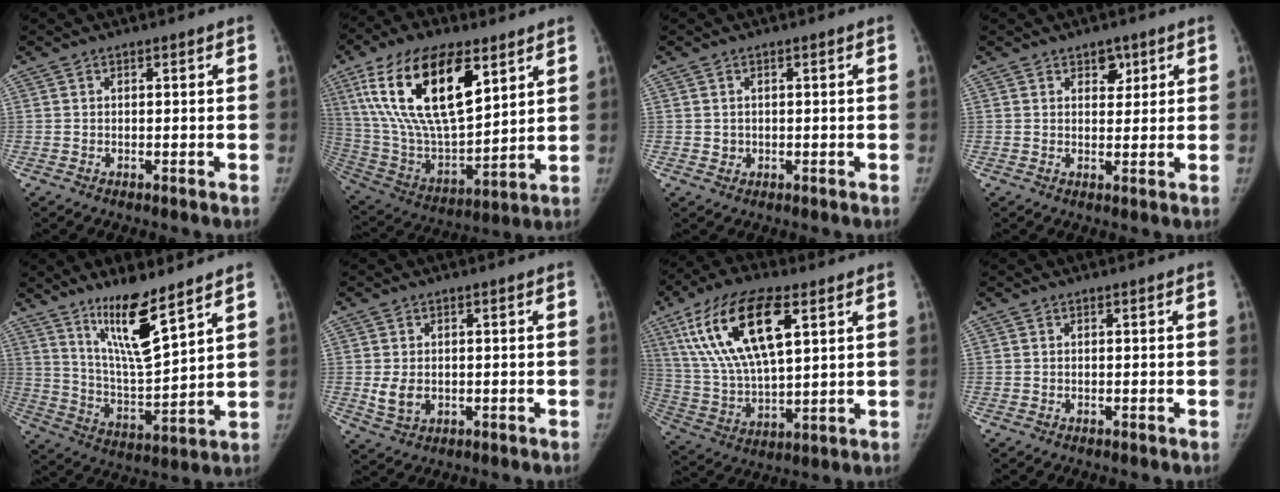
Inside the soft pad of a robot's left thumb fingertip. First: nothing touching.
{"total": 25.7, "force": [11.5, 11.6, 19.9], "torque": [-0.360, -0.035, 0.216]}
{"total": 1.3, "force": [0.2, 1.3, 0.3], "torque": [-0.002, -0.001, 0.006]}
{"total": 3.5, "force": [1.9, 2.3, 1.7], "torque": [0.000, -0.011, 0.029]}
{"total": 13.5, "force": [9.2, 2.3, 9.6], "torque": [-0.161, -0.073, 0.179]}
{"total": 4.4, "force": [-0.2, 3.3, 2.9], "torque": [-0.047, -0.008, 0.006]}
{"total": 20.3, "force": [8.5, 8.4, 16.4], "torque": [-0.308, -0.017, 0.159]}
{"total": 0.0}